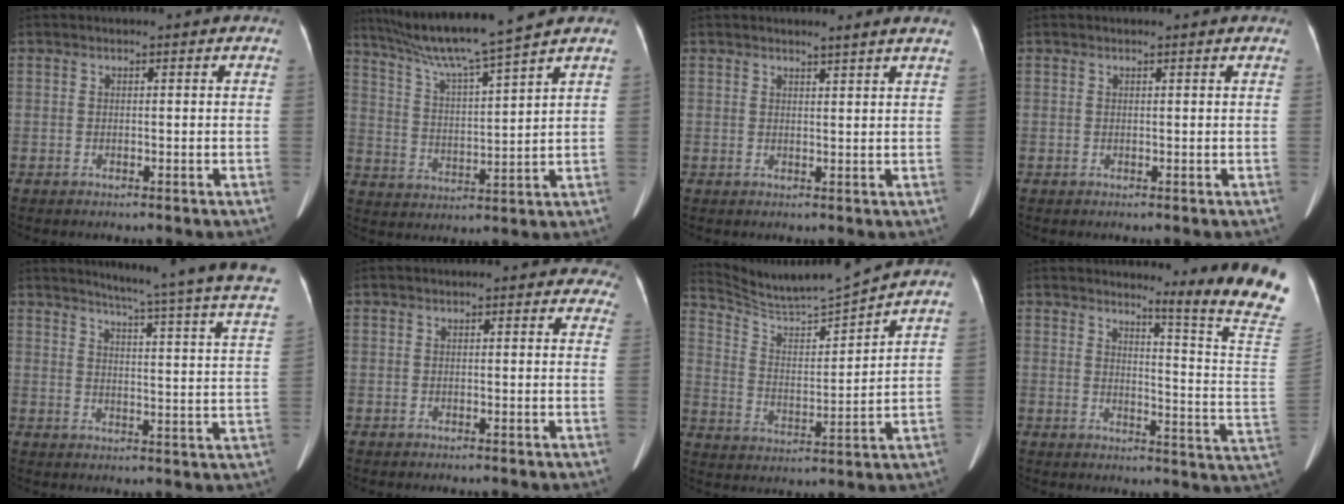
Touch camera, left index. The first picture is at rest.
{"total": 11.8, "force": [10.1, -2.1, 5.8], "torque": [-0.105, 0.007, 0.180]}
{"total": 2.1, "force": [1.8, -0.8, 0.8], "torque": [-0.021, -0.007, 0.026]}
{"total": 0.0}
{"total": 21.5, "force": [18.5, -1.1, 10.9], "torque": [-0.150, -0.072, 0.212]}
{"total": 4.1, "force": [3.5, 1.9, 0.9], "torque": [0.020, -0.002, 0.015]}
{"total": 10.6, "force": [10.2, -2.0, 2.1], "torque": [-0.052, -0.018, 0.190]}
{"total": 14.1, "force": [12.0, -3.1, 6.6], "torque": [-0.091, -0.113, 0.135]}